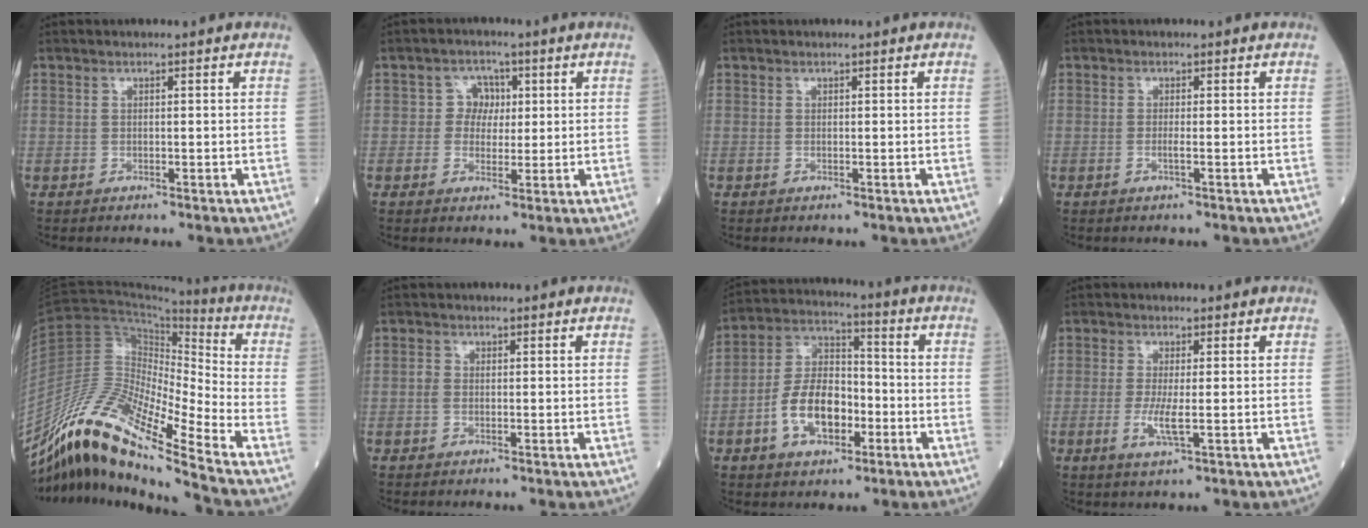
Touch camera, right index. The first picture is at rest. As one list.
[{"total": 3.5, "force": [0.5, 3.2, 1.4], "torque": [-0.013, 0.008, 0.005]}, {"total": 0.0}, {"total": 0.9, "force": [-0.3, -0.1, 0.8], "torque": [-0.018, -0.001, -0.008]}, {"total": 15.3, "force": [-12.3, 0.0, 9.1], "torque": [-0.170, 0.018, -0.226]}, {"total": 1.2, "force": [-0.1, 0.9, 0.7], "torque": [-0.017, 0.004, -0.003]}, {"total": 11.1, "force": [-3.8, 6.1, 8.5], "torque": [-0.175, 0.018, -0.069]}, {"total": 3.7, "force": [-0.7, 0.4, 3.6], "torque": [-0.077, -0.008, -0.014]}]